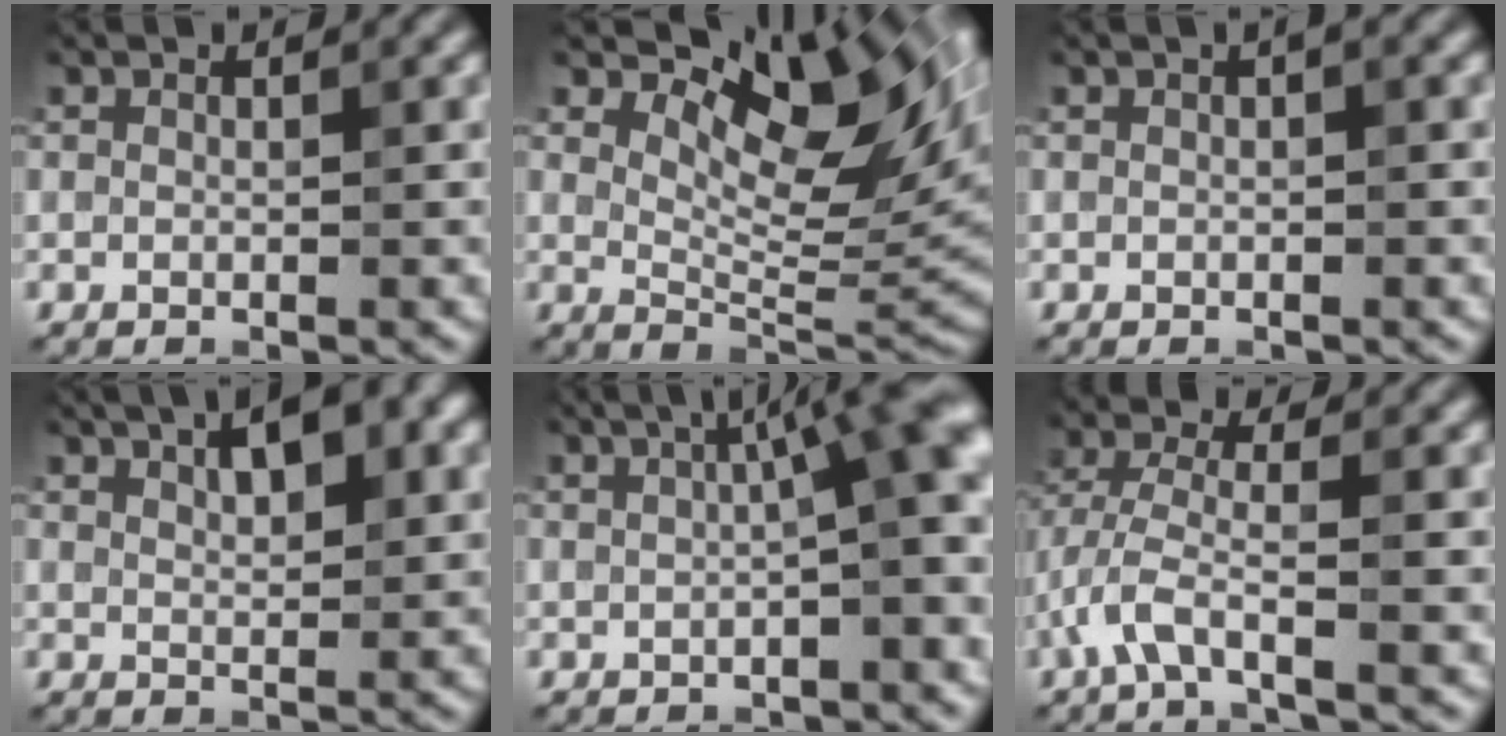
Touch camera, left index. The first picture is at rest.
{"total": 12.0, "force": [5.8, 5.2, 9.1], "torque": [-0.130, 0.007, 0.093]}
{"total": 0.6, "force": [0.1, 0.0, 0.6], "torque": [-0.009, 0.003, 0.002]}
{"total": 5.7, "force": [3.0, 2.1, 4.4], "torque": [-0.061, 0.014, 0.041]}
{"total": 8.2, "force": [1.3, 1.5, 8.0], "torque": [-0.093, 0.030, 0.012]}
{"total": 3.7, "force": [-2.2, 0.9, 2.9], "torque": [-0.071, 0.004, -0.053]}